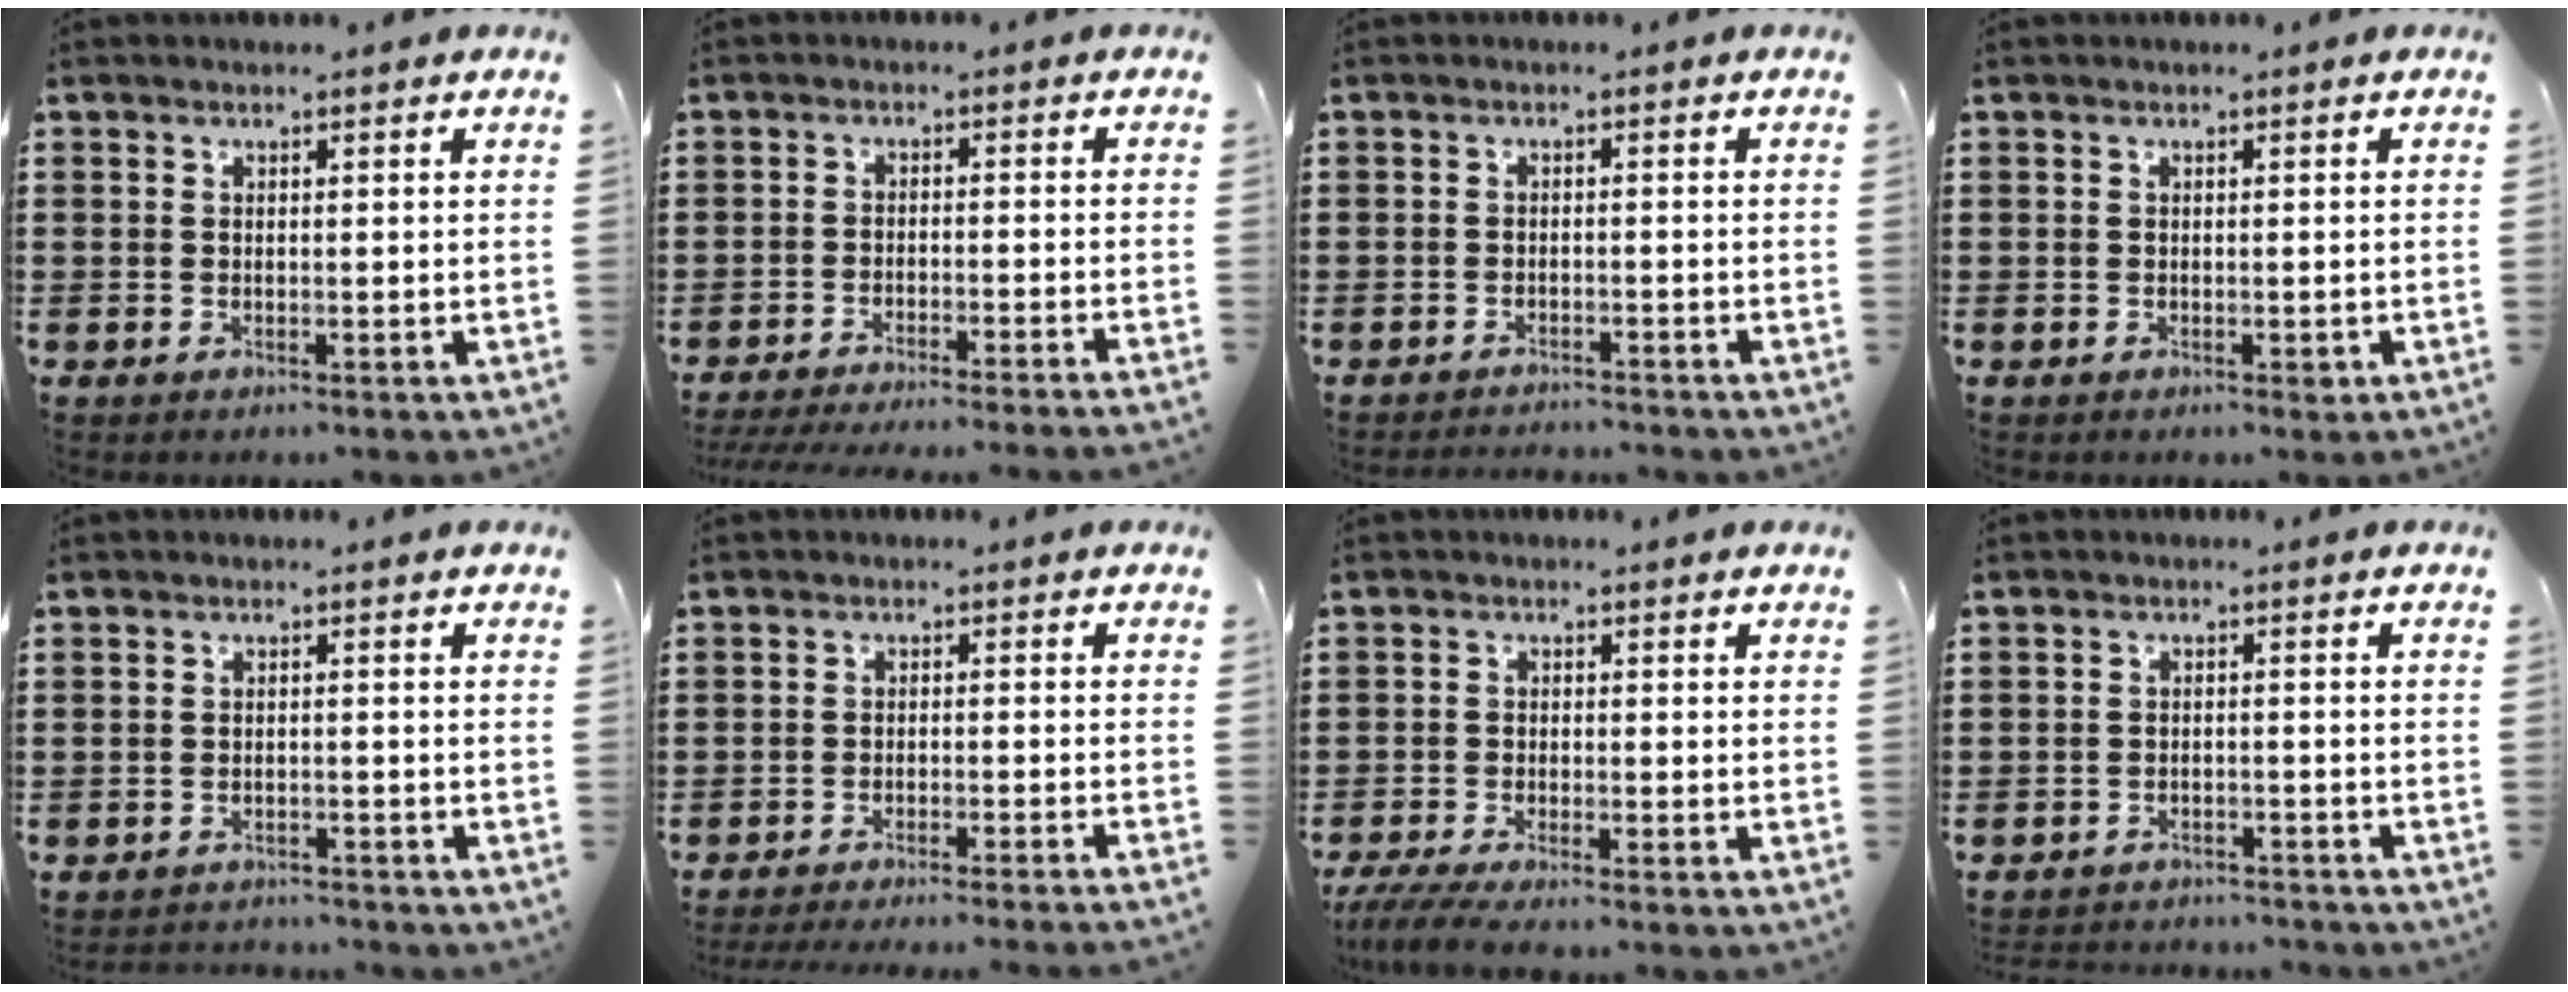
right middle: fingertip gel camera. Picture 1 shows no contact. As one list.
[{"total": 3.3, "force": [-3.2, -0.5, 1.0], "torque": [-0.018, -0.006, -0.063]}, {"total": 1.6, "force": [-1.6, 0.0, 0.0], "torque": [-0.005, 0.001, -0.032]}, {"total": 0.6, "force": [-0.2, 0.4, 0.4], "torque": [-0.008, -0.001, -0.003]}, {"total": 1.8, "force": [-1.8, 0.2, -0.1], "torque": [-0.007, -0.001, -0.039]}, {"total": 2.8, "force": [-2.6, -0.5, 0.7], "torque": [-0.014, -0.002, -0.054]}, {"total": 3.4, "force": [-3.0, 0.0, 1.6], "torque": [-0.050, -0.017, -0.062]}, {"total": 2.7, "force": [-2.7, 0.3, -0.4], "torque": [-0.001, 0.000, -0.061]}]